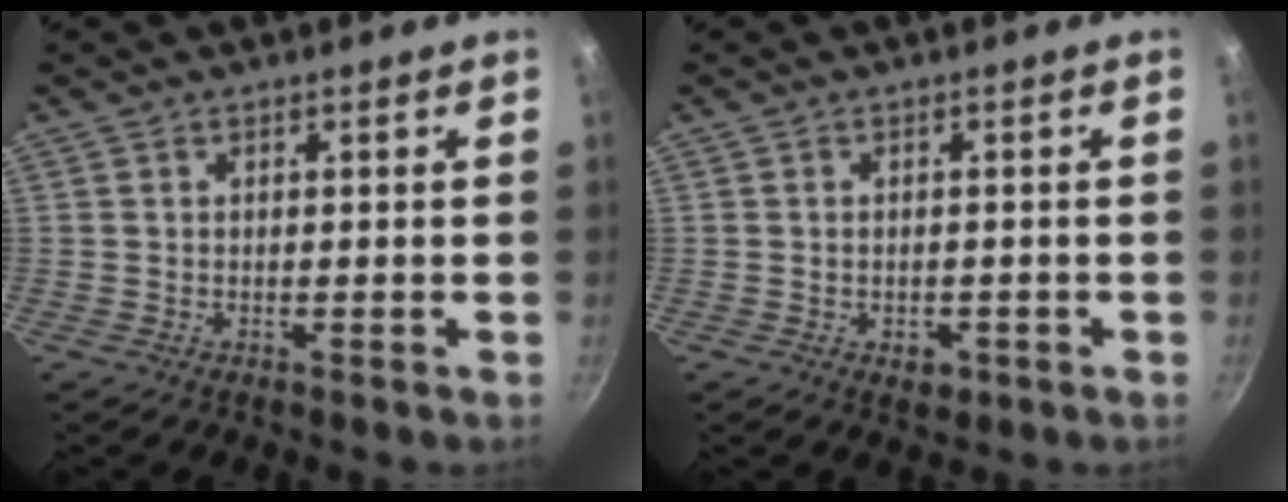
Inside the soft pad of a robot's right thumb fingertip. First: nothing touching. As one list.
[{"total": 2.6, "force": [-1.0, 1.7, 1.6], "torque": [-0.020, 0.004, -0.009]}]